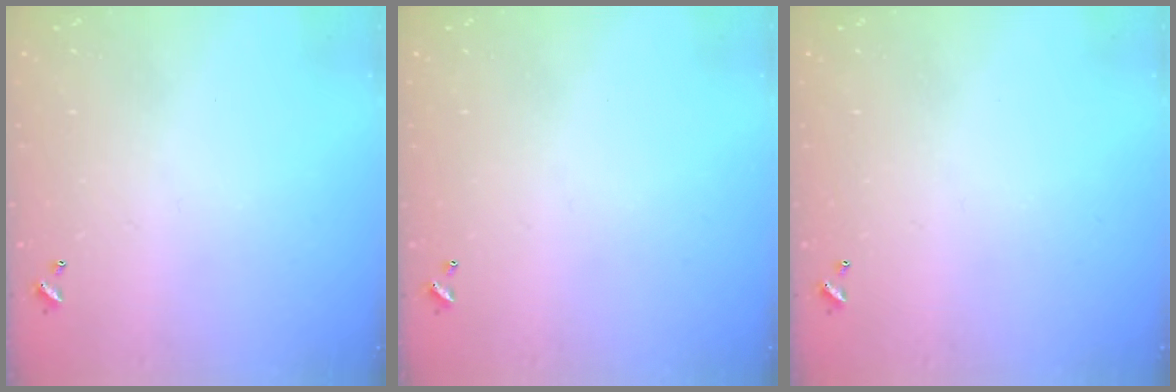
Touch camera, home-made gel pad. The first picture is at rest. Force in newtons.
{"total": 0.0}
{"total": 0.0}